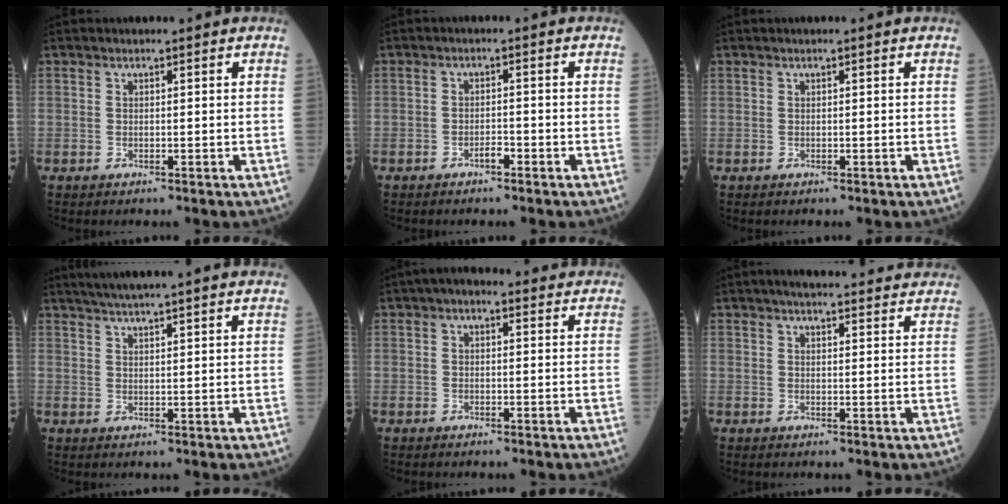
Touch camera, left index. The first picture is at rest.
{"total": 1.5, "force": [-1.1, 0.4, 0.9], "torque": [-0.014, 0.002, -0.019]}
{"total": 0.0}
{"total": 18.1, "force": [16.2, 0.0, 8.0], "torque": [-0.130, 0.012, 0.209]}
{"total": 5.9, "force": [4.8, 1.9, 2.8], "torque": [-0.038, 0.033, 0.057]}
{"total": 20.1, "force": [18.5, 2.5, 7.5], "torque": [-0.090, 0.012, 0.218]}